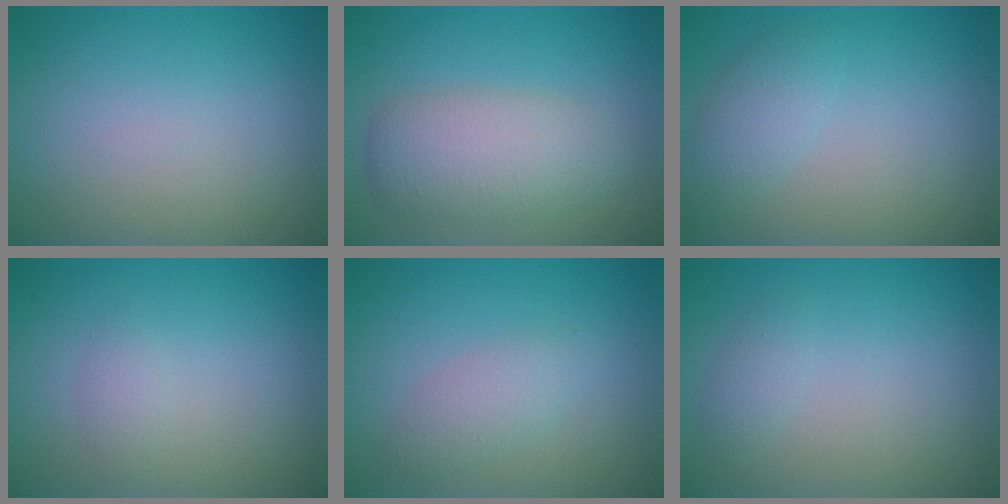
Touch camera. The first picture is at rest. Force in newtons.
{"total": 5.3, "press": 5.2, "slide": 0.5}
{"total": 2.1, "press": 2.1, "slide": 0.0}
{"total": 0.9, "press": 0.9, "slide": 0.0}
{"total": 2.0, "press": 2.0, "slide": 0.1}
{"total": 1.1, "press": 1.1, "slide": 0.1}